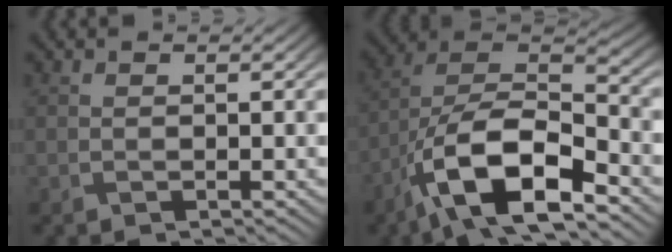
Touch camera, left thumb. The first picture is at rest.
{"total": 13.9, "force": [-7.7, 5.5, 10.1], "torque": [-0.197, -0.008, -0.153]}